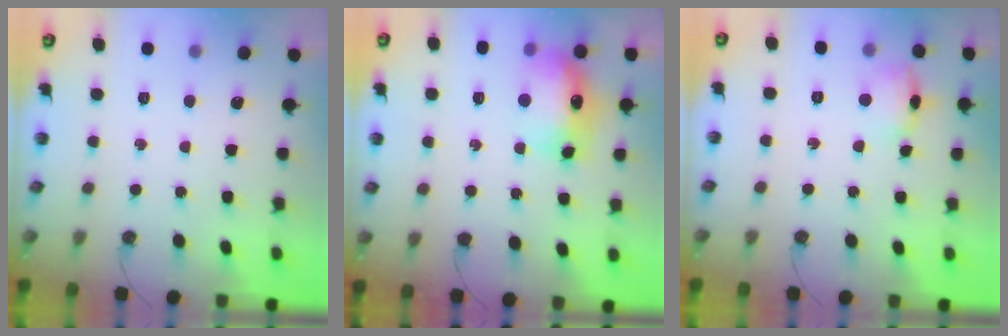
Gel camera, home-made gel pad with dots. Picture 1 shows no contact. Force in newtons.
{"total": 13.6, "press": 13.5, "slide": 1.5}
{"total": 8.4, "press": 8.3, "slide": 1.2}